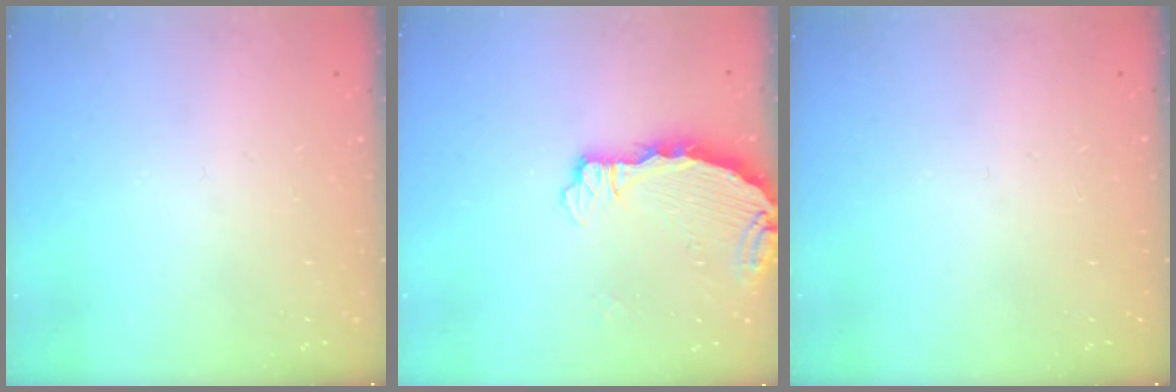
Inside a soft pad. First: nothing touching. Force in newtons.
{"total": 3.8, "press": 3.7, "slide": 0.4}
{"total": 0.0}